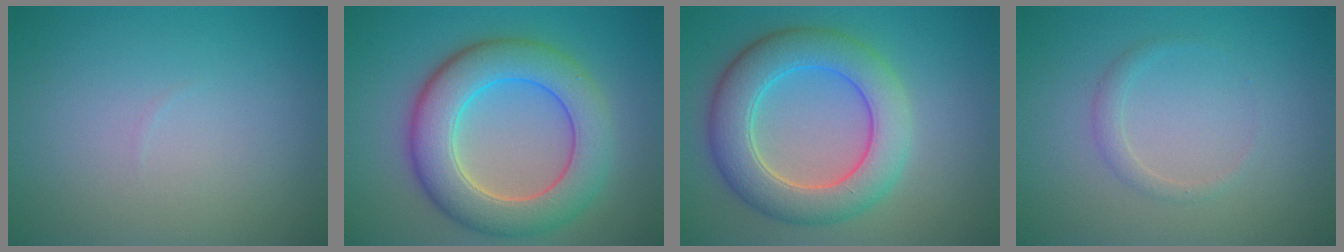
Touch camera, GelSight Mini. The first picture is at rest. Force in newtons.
{"total": 8.2, "press": 8.2, "slide": 0.3}
{"total": 7.4, "press": 7.4, "slide": 0.4}
{"total": 1.1, "press": 1.1, "slide": 0.1}